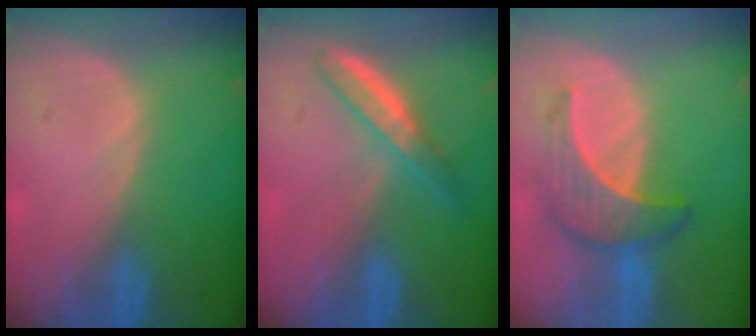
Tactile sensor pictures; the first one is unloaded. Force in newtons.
{"total": 5.1, "press": 4.6, "slide": 2.2}
{"total": 6.5, "press": 6.4, "slide": 1.1}